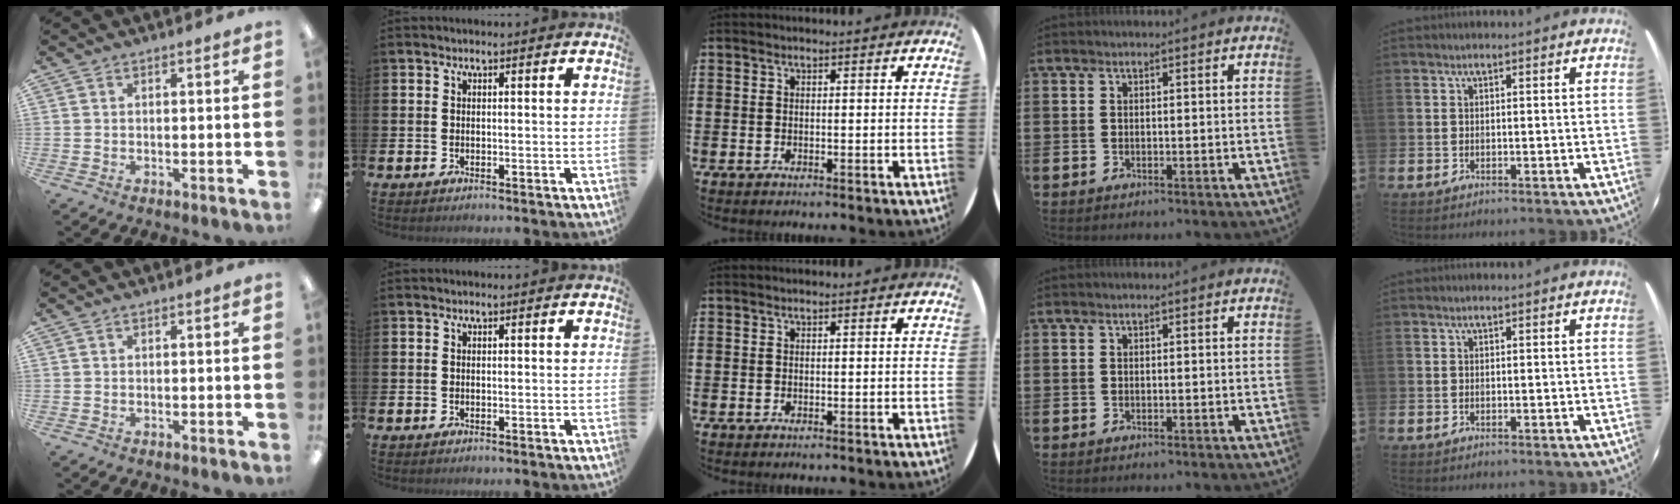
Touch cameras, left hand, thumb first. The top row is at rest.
{}